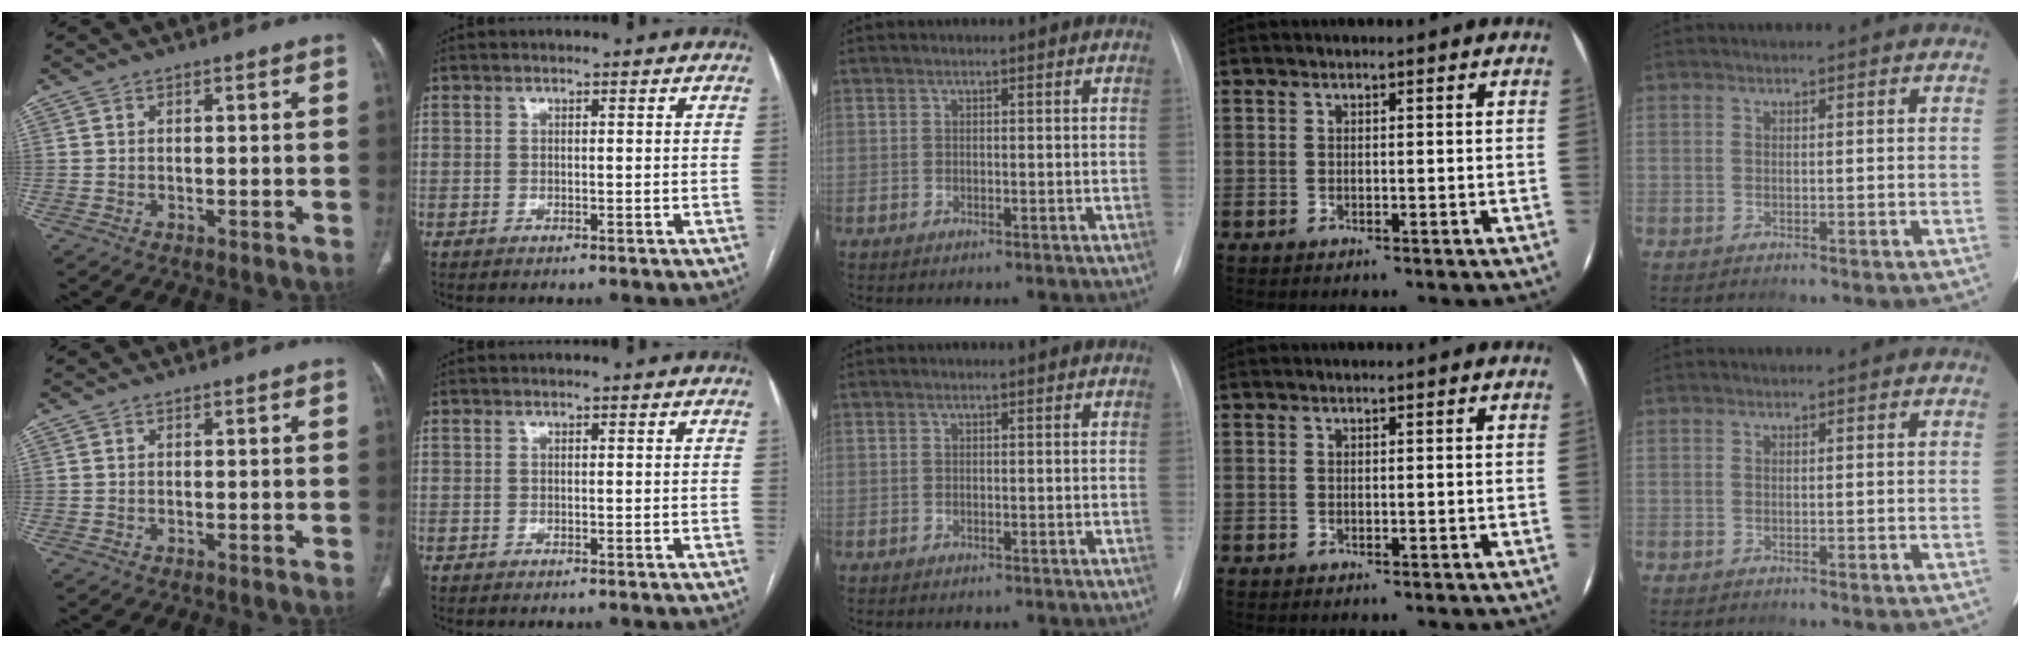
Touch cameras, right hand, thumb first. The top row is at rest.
{}